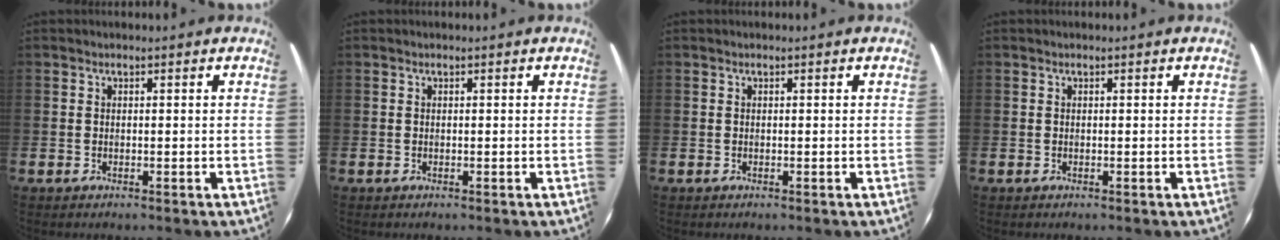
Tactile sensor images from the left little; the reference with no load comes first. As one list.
[{"total": 0.0}, {"total": 0.0}, {"total": 0.0}]